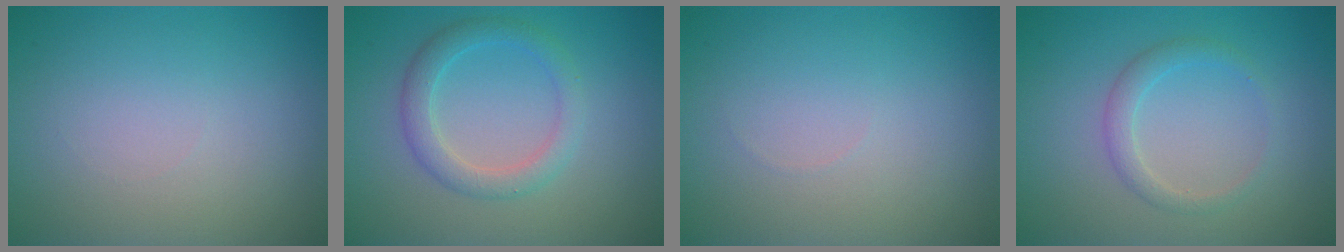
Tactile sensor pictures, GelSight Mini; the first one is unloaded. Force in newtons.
{"total": 2.8, "press": 2.8, "slide": 0.1}
{"total": 0.0}
{"total": 1.8, "press": 1.8, "slide": 0.0}